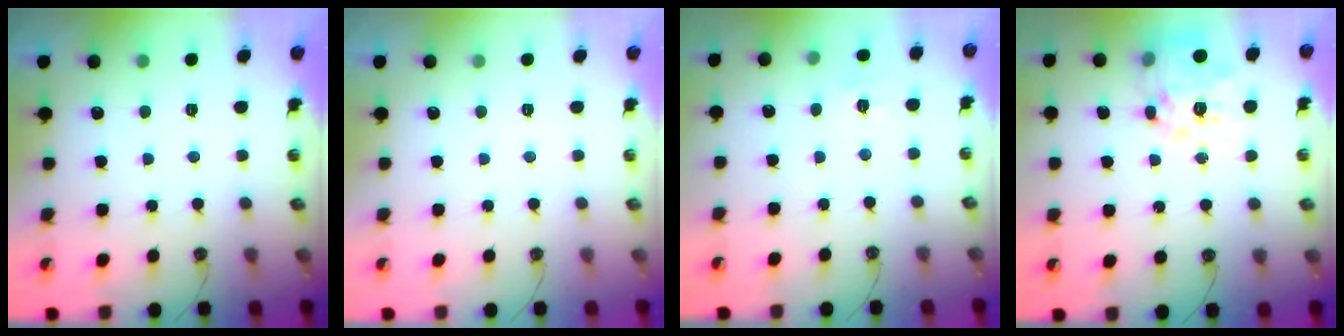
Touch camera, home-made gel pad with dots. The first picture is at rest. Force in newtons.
{"total": 0.0}
{"total": 4.7, "press": 4.6, "slide": 0.7}
{"total": 16.4, "press": 16.3, "slide": 1.6}